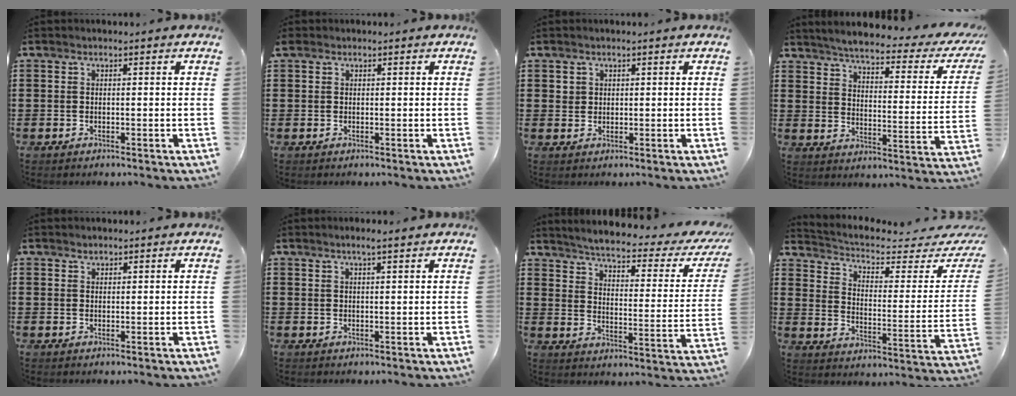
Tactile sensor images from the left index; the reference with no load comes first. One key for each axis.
{"total": 0.8, "fx": 0.4, "fy": 0.6, "fz": 0.3, "tx": -0.007, "ty": 0.006, "tz": 0.006}
{"total": 1.4, "fx": 0.8, "fy": 1.1, "fz": 0.2, "tx": -0.006, "ty": 0.003, "tz": 0.016}
{"total": 3.9, "fx": 3.3, "fy": -0.2, "fz": 2.0, "tx": -0.058, "ty": -0.025, "tz": 0.047}
{"total": 1.1, "fx": 1.0, "fy": 0.3, "fz": -0.1, "tx": -0.001, "ty": 0.000, "tz": 0.020}
{"total": 1.7, "fx": 1.4, "fy": -0.1, "fz": 0.9, "tx": -0.020, "ty": 0.001, "tz": 0.024}
{"total": 3.6, "fx": 2.7, "fy": -0.3, "fz": 2.3, "tx": -0.061, "ty": -0.030, "tz": 0.035}
{"total": 3.9, "fx": 3.0, "fy": 0.9, "fz": 2.5, "tx": -0.065, "ty": -0.029, "tz": 0.044}